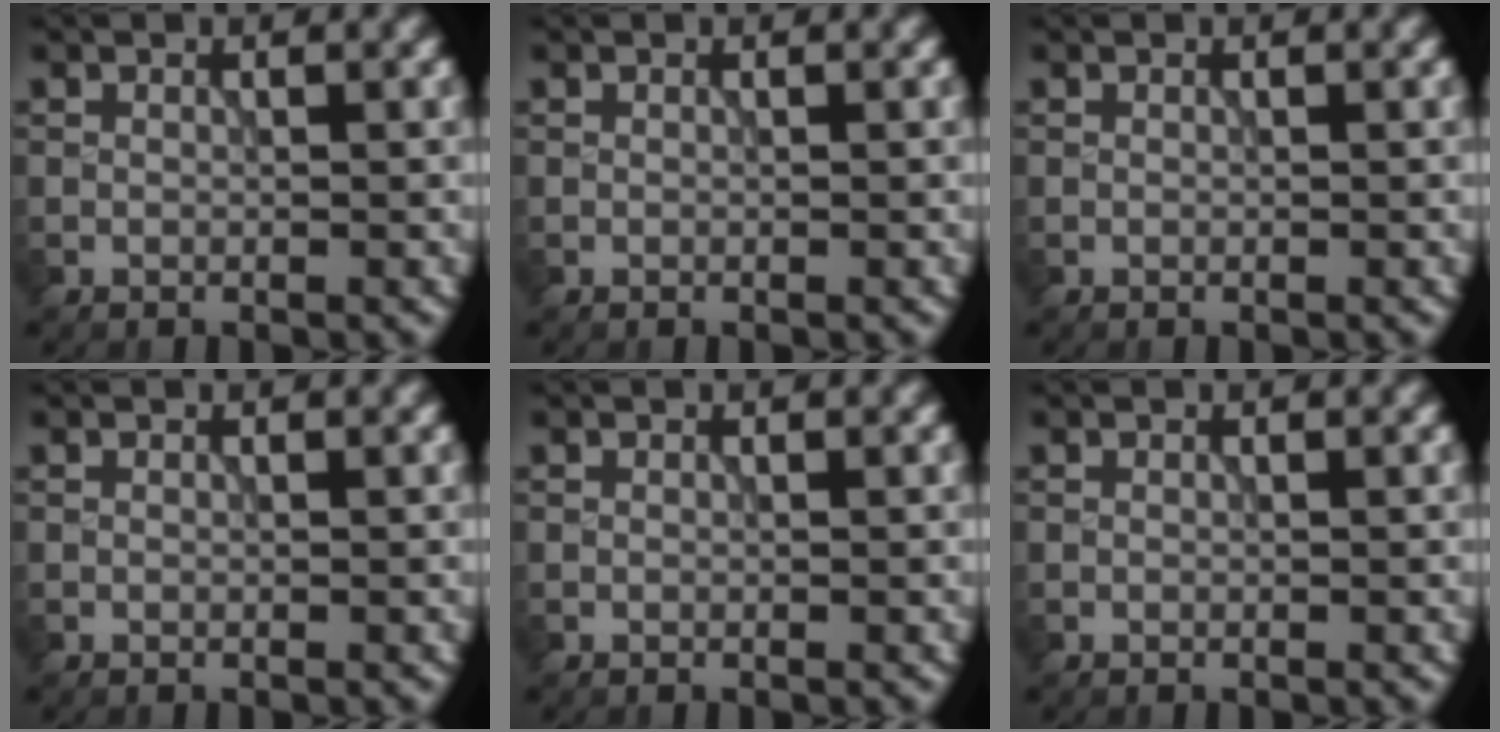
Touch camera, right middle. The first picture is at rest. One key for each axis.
{"total": 0.0}
{"total": 0.0}
{"total": 0.0}
{"total": 0.0}
{"total": 0.0}